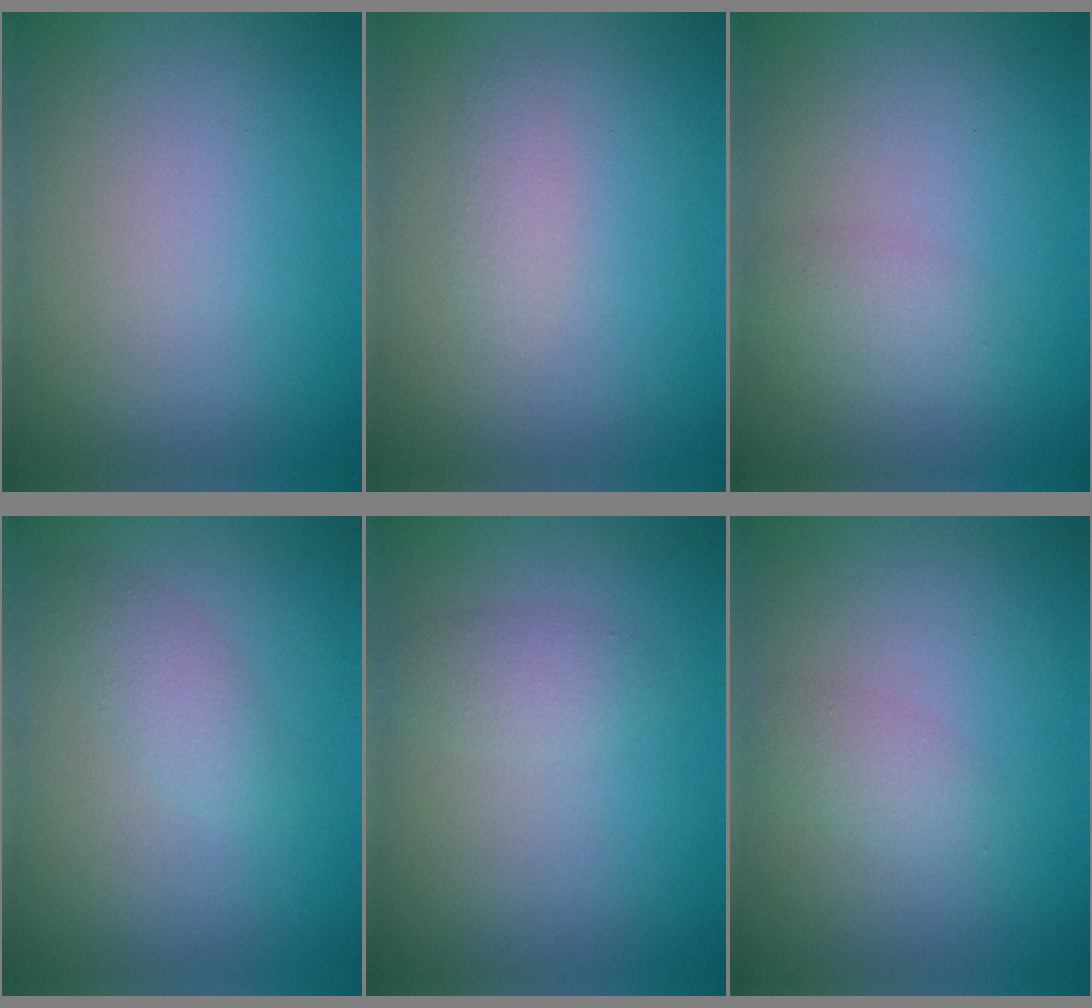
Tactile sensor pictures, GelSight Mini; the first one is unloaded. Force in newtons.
{"total": 1.1, "press": 1.1, "slide": 0.0}
{"total": 1.6, "press": 1.6, "slide": 0.1}
{"total": 1.9, "press": 1.9, "slide": 0.1}
{"total": 1.5, "press": 1.5, "slide": 0.0}
{"total": 1.6, "press": 1.6, "slide": 0.0}